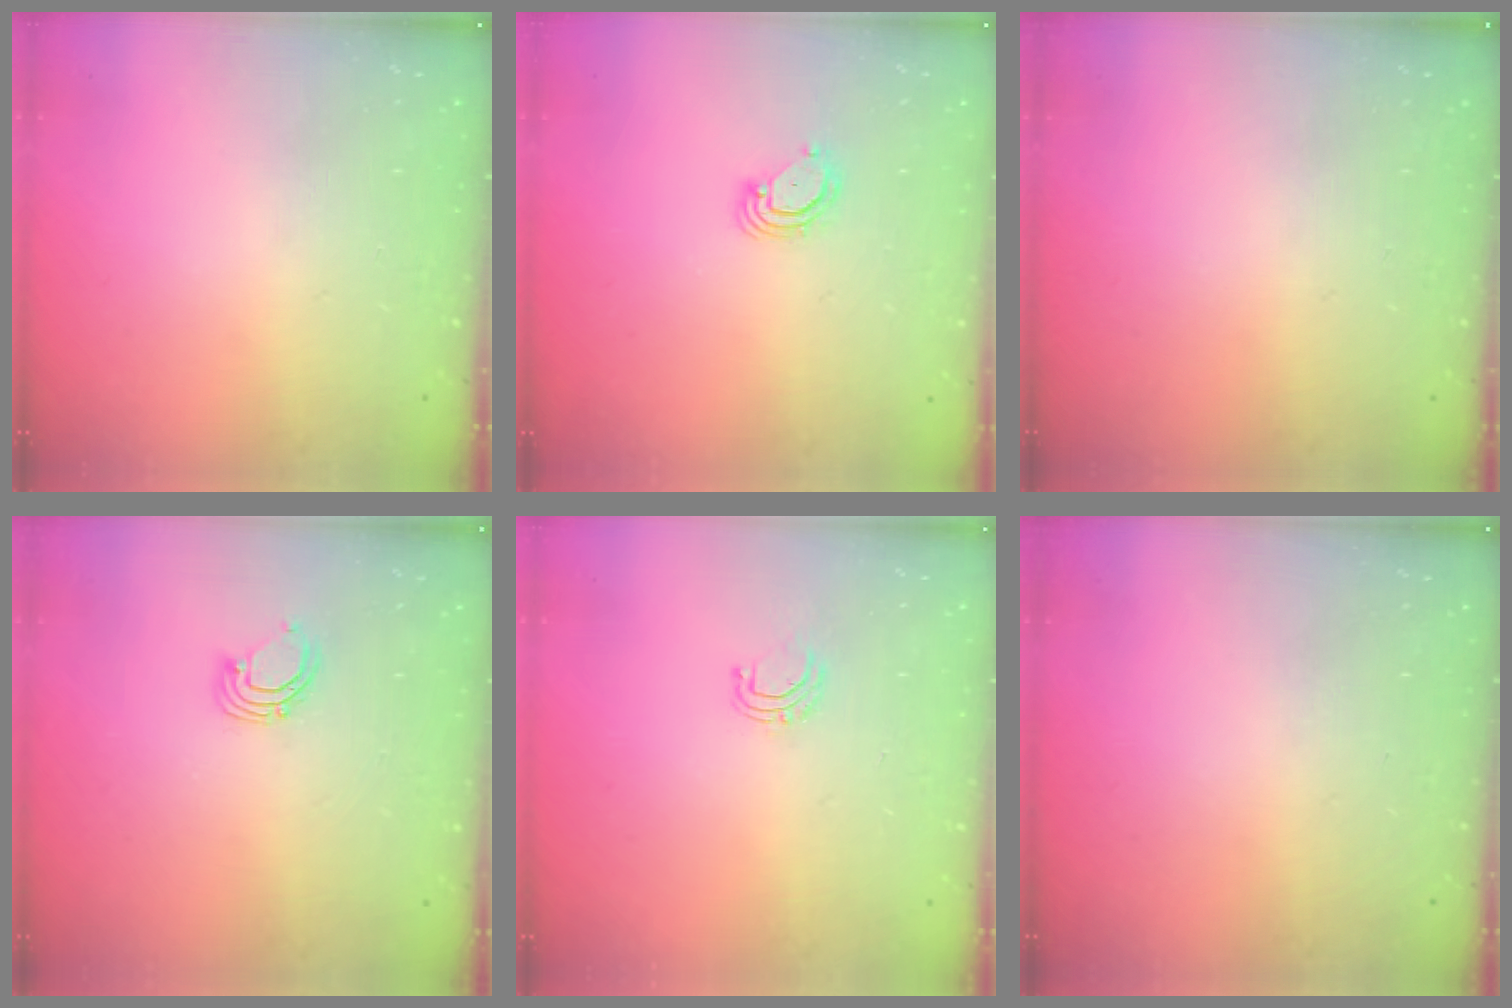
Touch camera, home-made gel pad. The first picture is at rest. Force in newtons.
{"total": 3.5, "press": 3.5, "slide": 0.3}
{"total": 0.0}
{"total": 2.9, "press": 2.9, "slide": 0.3}
{"total": 4.2, "press": 4.2, "slide": 0.2}
{"total": 0.0}